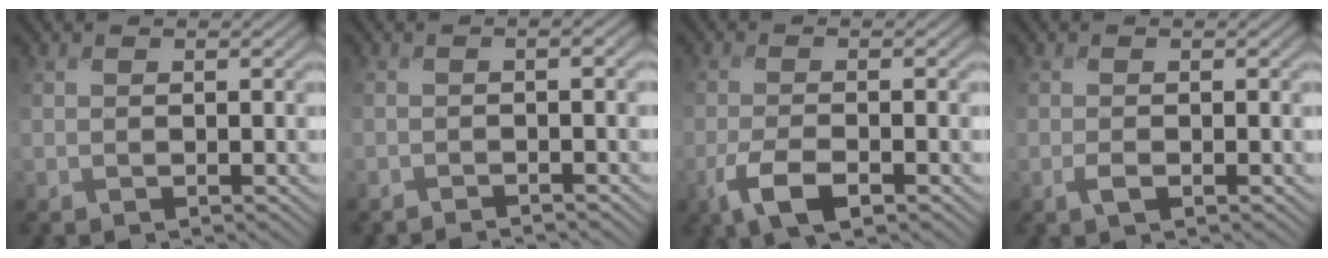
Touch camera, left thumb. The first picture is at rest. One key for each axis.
{"total": 1.4, "fx": -1.2, "fy": -0.4, "fz": 0.5, "tx": -0.010, "ty": 0.001, "tz": -0.031}
{"total": 4.3, "fx": -2.6, "fy": 1.3, "fz": 3.2, "tx": -0.076, "ty": -0.004, "tz": -0.055}
{"total": 1.0, "fx": -0.7, "fy": 0.2, "fz": 0.6, "tx": -0.015, "ty": 0.000, "tz": -0.018}